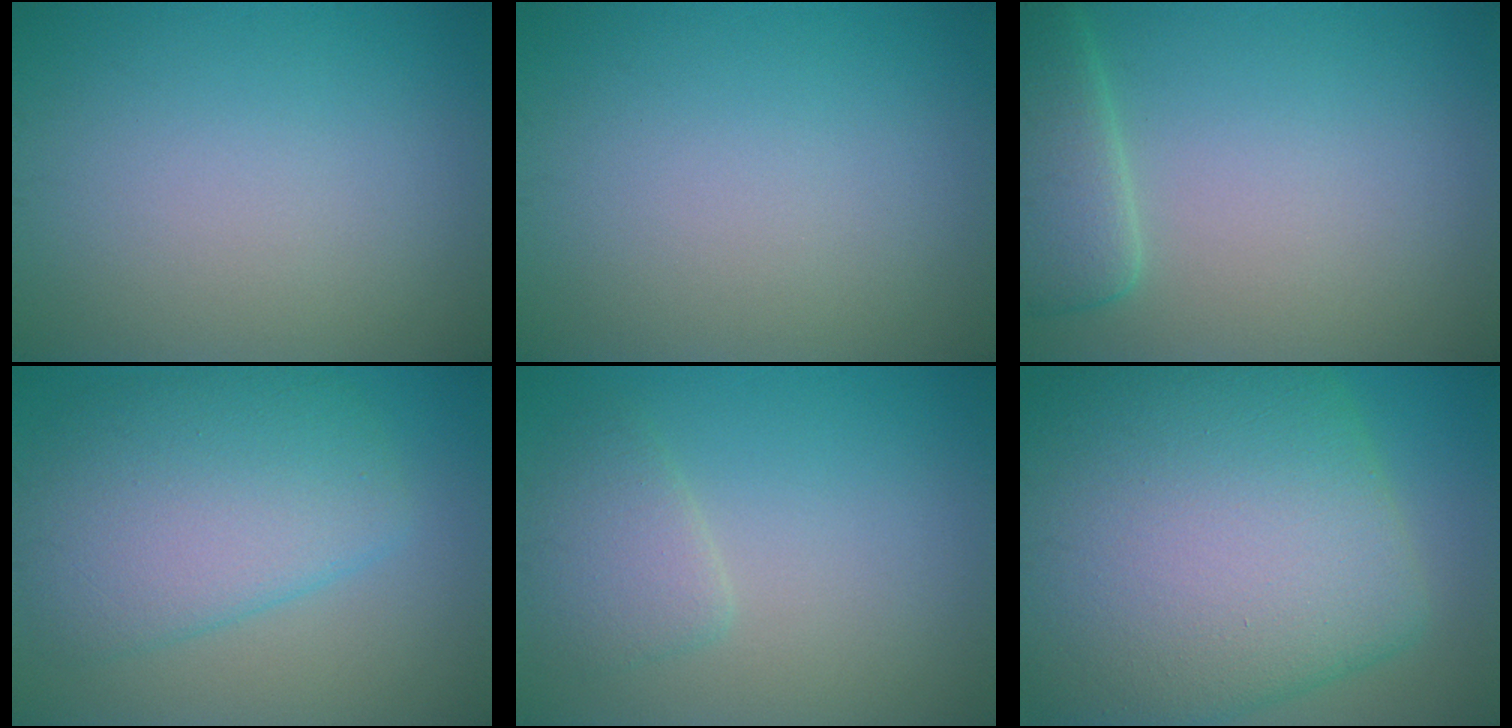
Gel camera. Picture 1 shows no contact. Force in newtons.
{"total": 0.0}
{"total": 4.2, "press": 4.1, "slide": 0.4}
{"total": 7.4, "press": 7.4, "slide": 0.3}
{"total": 2.5, "press": 2.5, "slide": 0.2}
{"total": 17.1, "press": 17.1, "slide": 0.5}